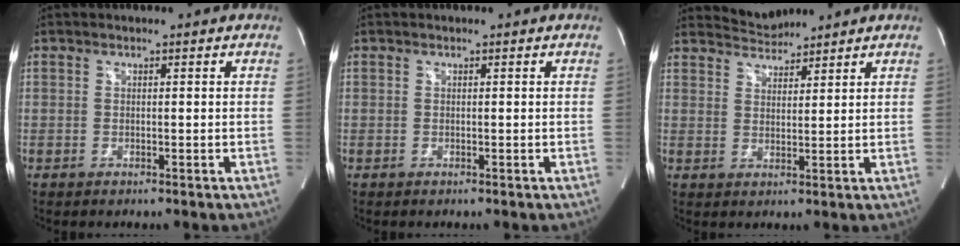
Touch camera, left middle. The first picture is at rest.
{"total": 0.0}
{"total": 3.7, "force": [3.7, 0.2, -0.4], "torque": [0.003, 0.006, 0.067]}